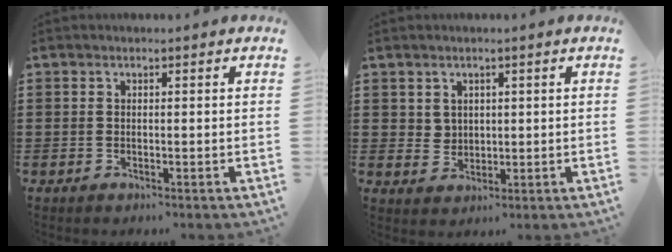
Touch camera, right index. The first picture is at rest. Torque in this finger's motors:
{"motor_torque": [-0.40, 0.65, 0.01, -0.01]}